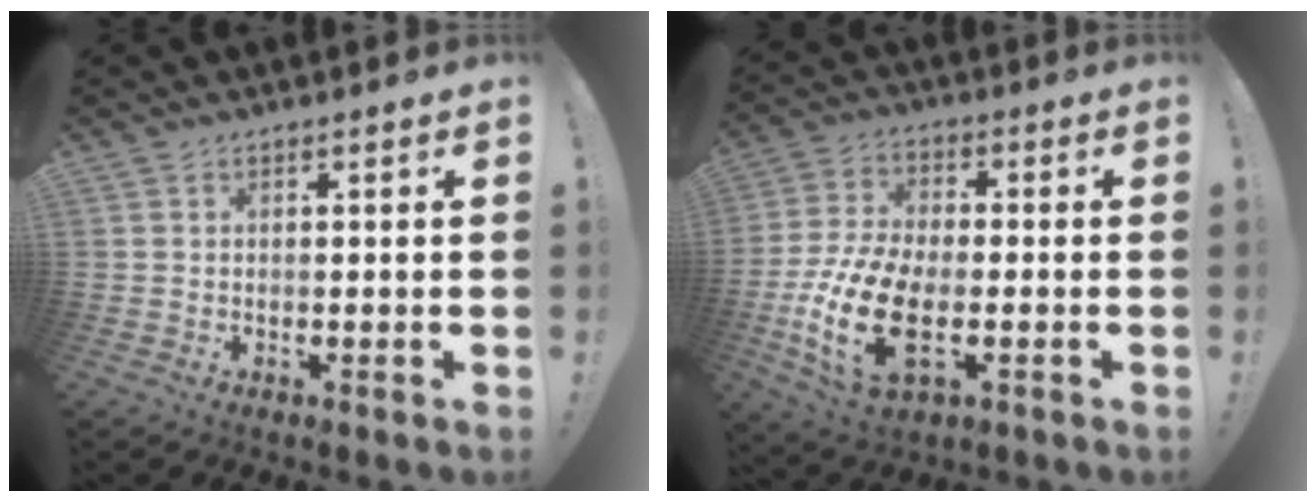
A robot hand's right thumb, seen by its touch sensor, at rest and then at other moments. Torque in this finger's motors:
{"motor_torque": [1.49, 2.09, 1.57, -1.20, 0.17]}